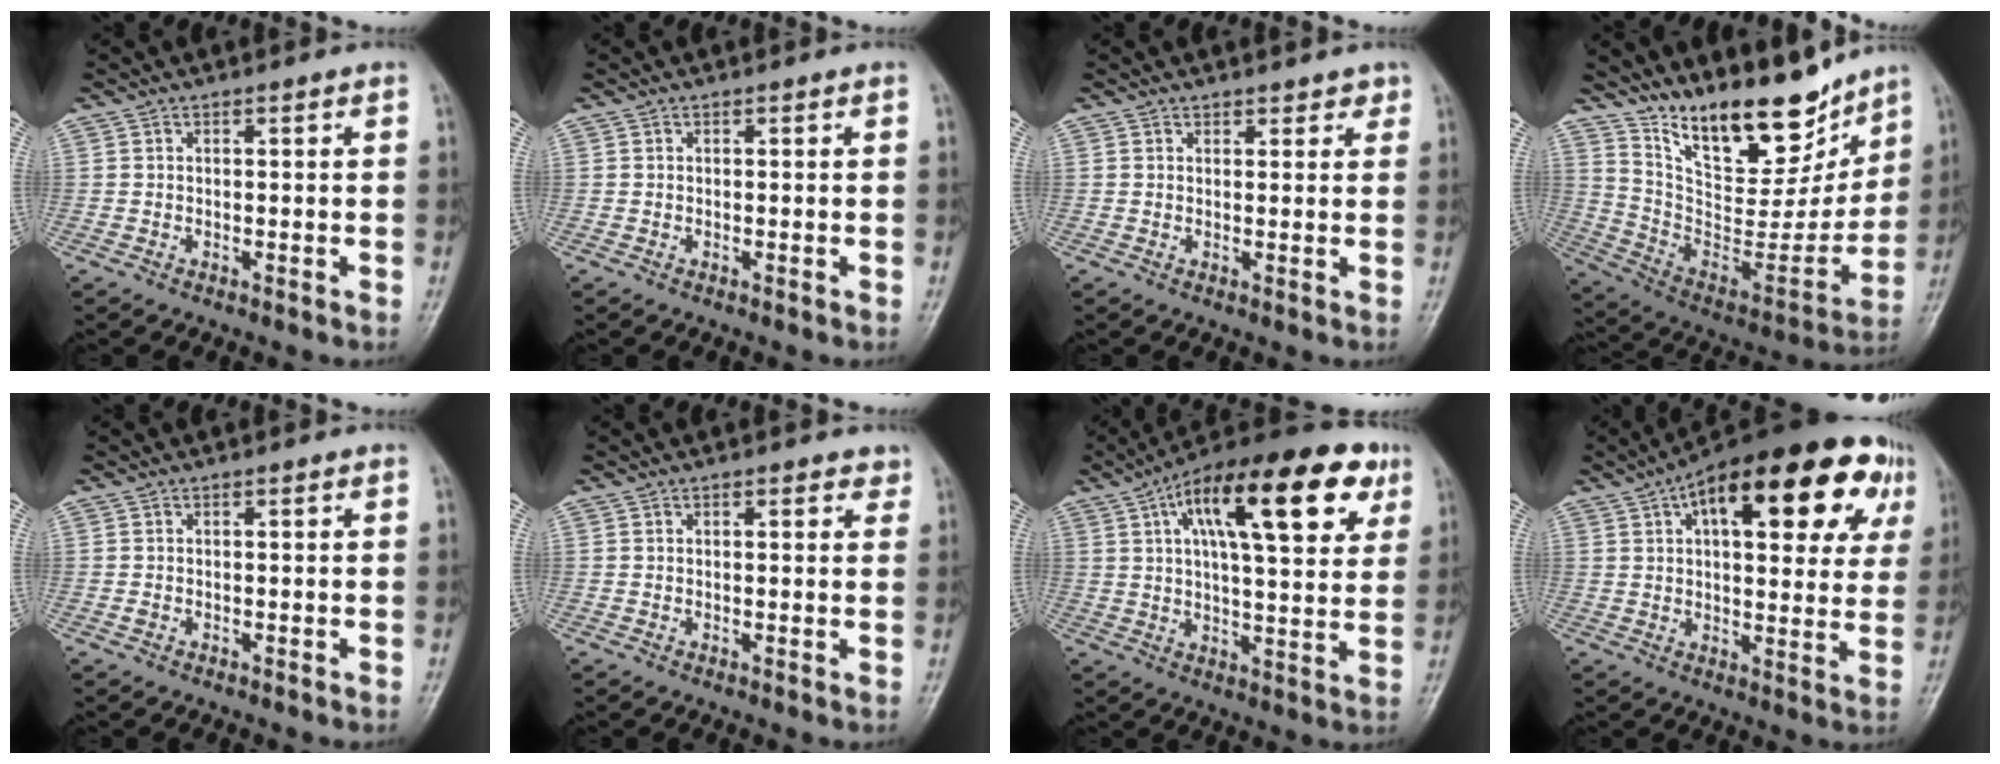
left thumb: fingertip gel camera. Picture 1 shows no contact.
{"total": 0.0}
{"total": 2.3, "force": [1.8, 1.3, 0.7], "torque": [0.015, -0.008, 0.017]}
{"total": 23.1, "force": [16.7, 8.6, 13.4], "torque": [-0.169, -0.088, 0.290]}
{"total": 0.8, "force": [0.0, 0.5, 0.6], "torque": [-0.009, 0.000, 0.001]}
{"total": 2.8, "force": [1.7, 1.4, 1.9], "torque": [-0.008, -0.004, 0.016]}
{"total": 23.5, "force": [9.9, 8.7, 19.5], "torque": [-0.278, 0.004, 0.145]}
{"total": 26.7, "force": [11.0, 11.5, 21.4], "torque": [-0.280, 0.025, 0.148]}